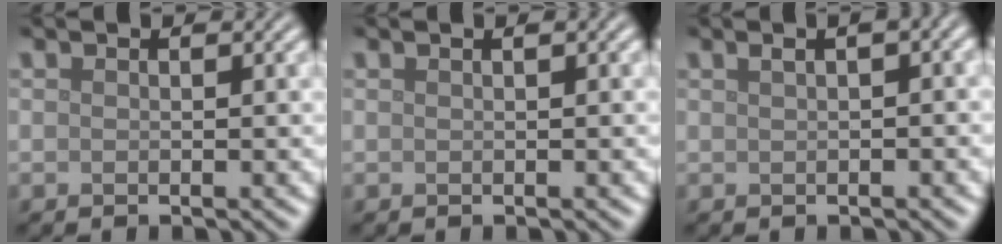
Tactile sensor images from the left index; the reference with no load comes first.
{"total": 1.0, "force": [0.4, 0.3, 0.8], "torque": [-0.011, 0.007, 0.002]}
{"total": 5.3, "force": [2.0, 2.5, 4.3], "torque": [-0.046, 0.037, 0.018]}